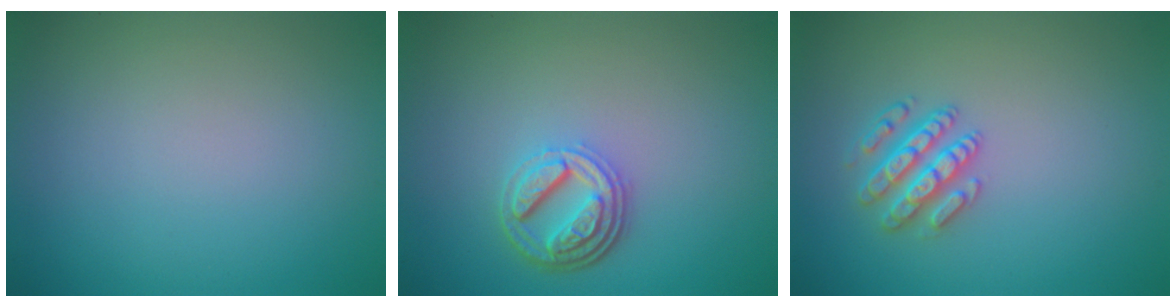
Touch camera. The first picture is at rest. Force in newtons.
{"total": 4.4, "press": 3.4, "slide": 2.8}
{"total": 2.9, "press": 2.9, "slide": 0.7}